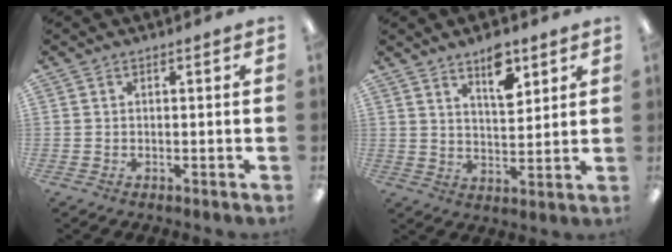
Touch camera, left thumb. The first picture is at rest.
{"total": 8.8, "force": [5.9, 3.8, 5.2], "torque": [-0.067, -0.033, 0.099]}